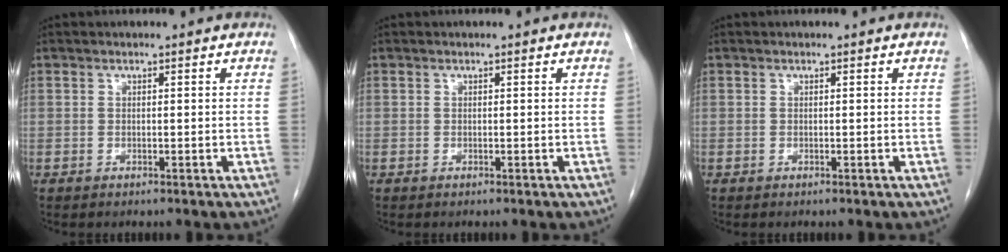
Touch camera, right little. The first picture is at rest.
{"total": 0.0}
{"total": 0.0}